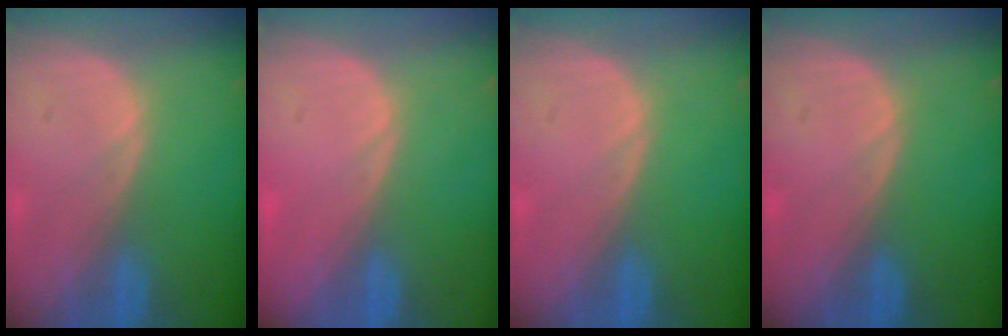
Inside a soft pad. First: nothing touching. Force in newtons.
{"total": 0.5, "press": 0.0, "slide": 0.5}
{"total": 0.0}
{"total": 0.0}